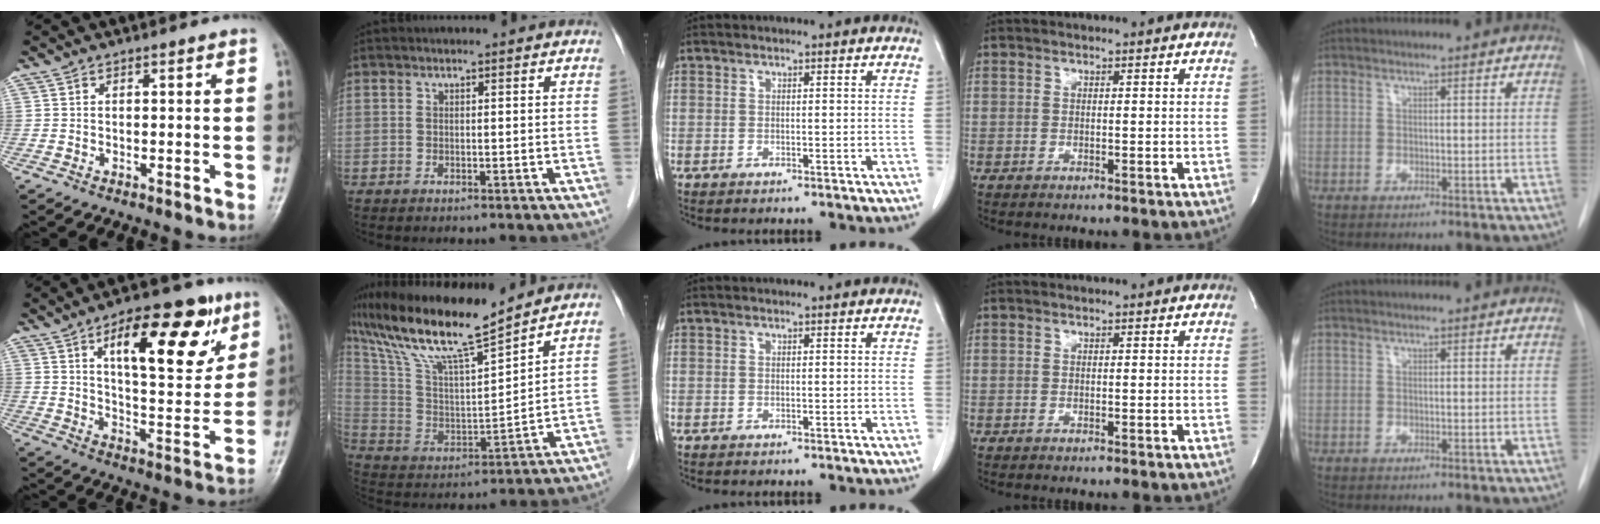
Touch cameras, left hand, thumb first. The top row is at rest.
{"thumb": {"total": 19.7, "force": [9.3, 8.0, 15.4], "torque": [-0.177, -0.032, 0.143]}, "index": {"total": 16.1, "force": [13.5, 0.3, 8.8], "torque": [-0.174, 0.010, 0.254]}}